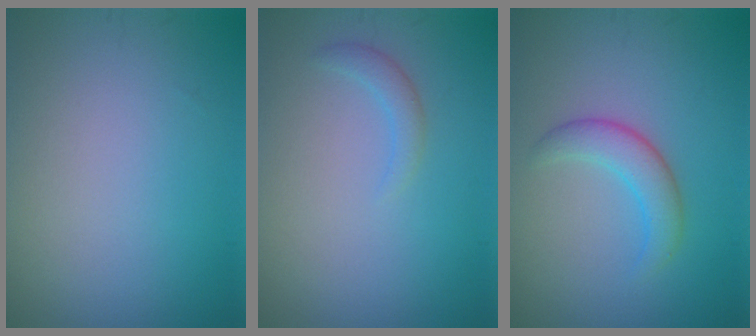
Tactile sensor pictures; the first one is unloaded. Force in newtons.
{"total": 1.3, "press": 1.3, "slide": 0.1}
{"total": 2.8, "press": 2.8, "slide": 0.2}